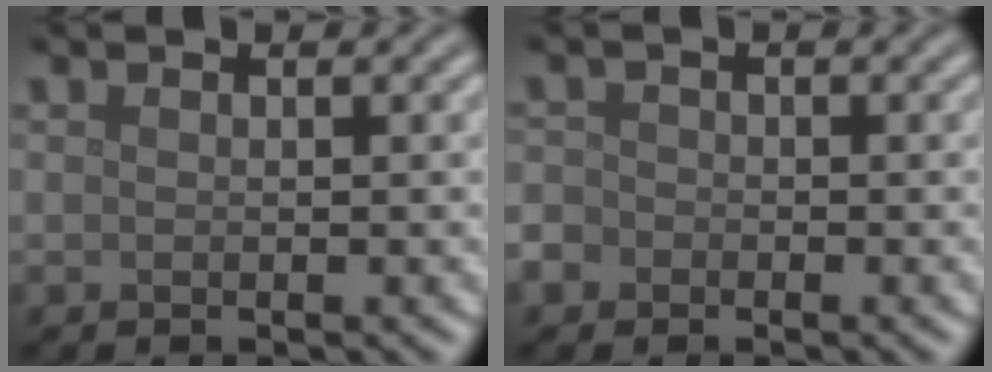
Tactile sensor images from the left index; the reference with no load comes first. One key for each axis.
{"total": 2.0, "fx": -1.0, "fy": 1.7, "fz": 0.5, "tx": -0.004, "ty": 0.004, "tz": -0.022}